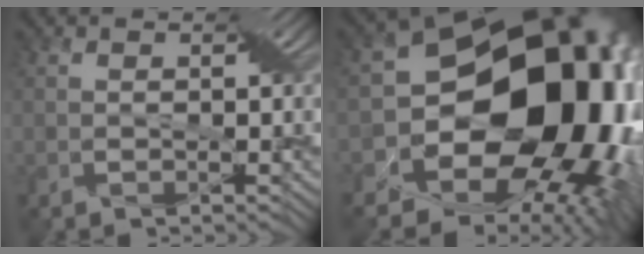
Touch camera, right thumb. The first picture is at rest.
{"total": 17.9, "force": [0.0, 13.4, 11.9], "torque": [-0.228, -0.048, 0.034]}